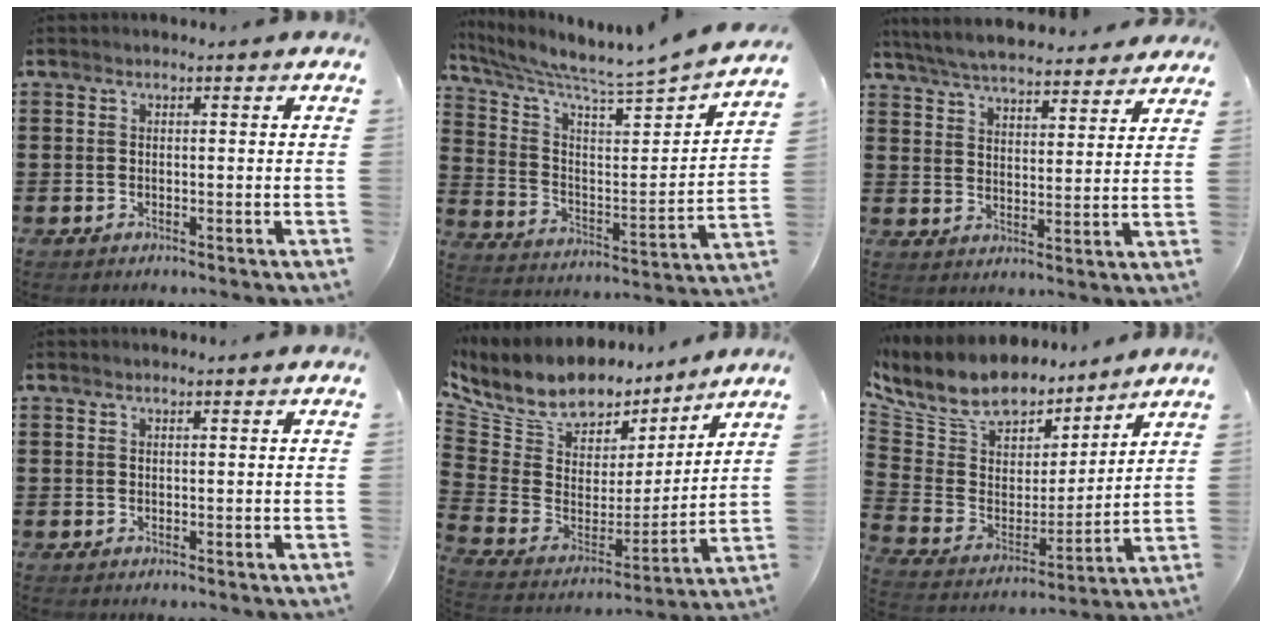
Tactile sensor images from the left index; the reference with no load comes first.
{"total": 5.2, "force": [4.9, -0.6, 1.8], "torque": [-0.063, -0.060, 0.073]}
{"total": 6.1, "force": [6.0, 0.5, 1.2], "torque": [-0.051, -0.029, 0.107]}
{"total": 0.0}
{"total": 9.3, "force": [7.7, 4.6, 2.3], "torque": [-0.095, -0.052, 0.140]}
{"total": 9.4, "force": [8.3, 4.1, 1.8], "torque": [-0.089, -0.052, 0.151]}